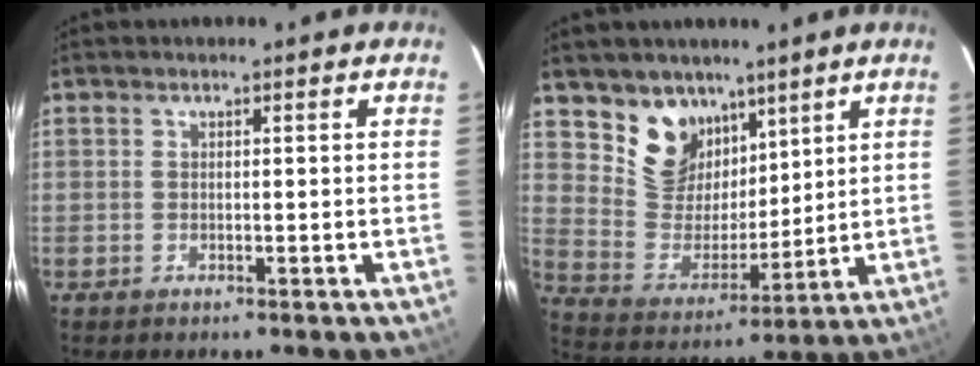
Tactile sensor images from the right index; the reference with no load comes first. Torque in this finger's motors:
{"motor_torque": [0.09, 0.39, 0.04, 0.01]}